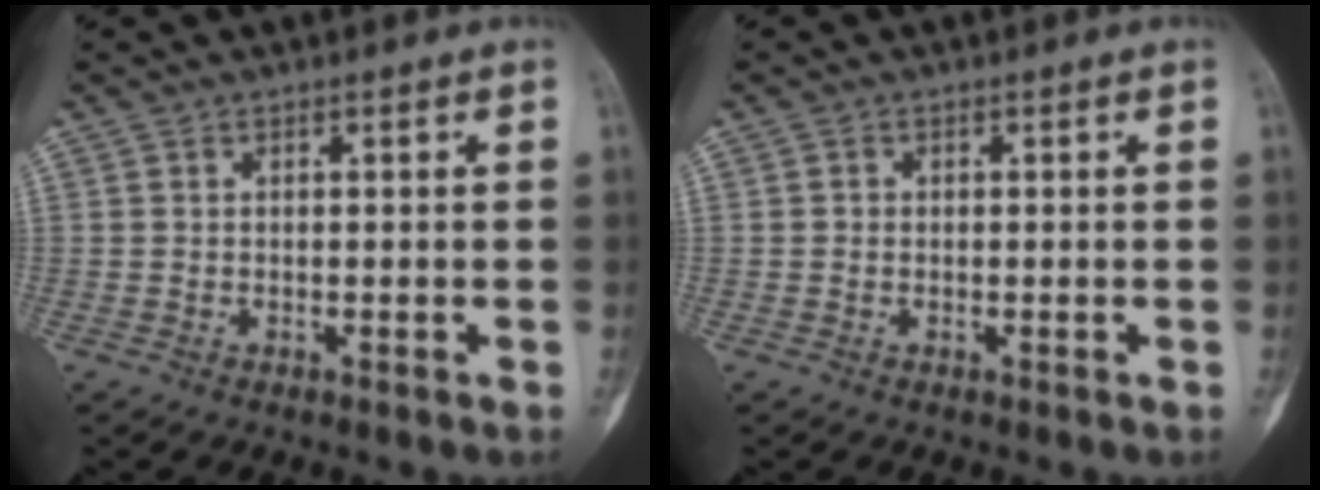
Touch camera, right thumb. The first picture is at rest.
{"total": 0.6, "force": [0.0, 0.5, 0.2], "torque": [0.001, -0.001, -0.001]}